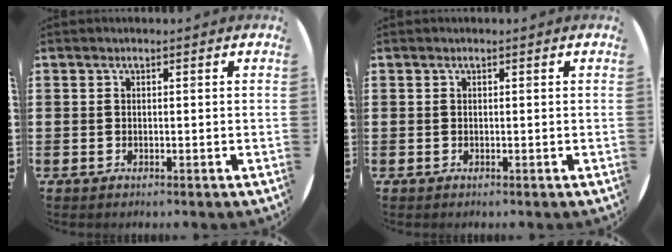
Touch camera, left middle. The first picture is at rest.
{"total": 0.0}